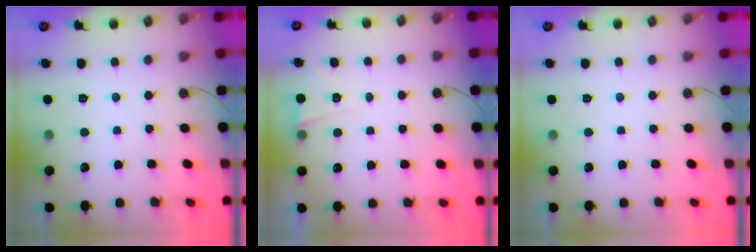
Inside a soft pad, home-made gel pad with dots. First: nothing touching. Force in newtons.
{"total": 3.0, "press": 2.8, "slide": 1.0}
{"total": 0.0}